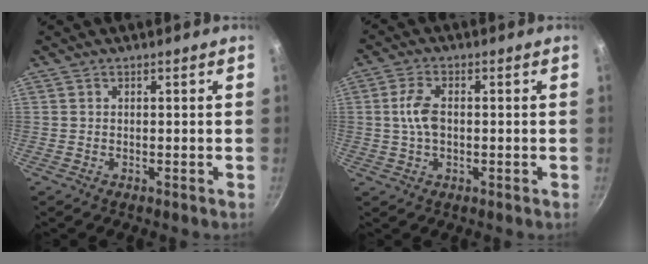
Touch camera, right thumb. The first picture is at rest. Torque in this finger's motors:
{"motor_torque": [0.03, 0.02, 0.18, 0.30, 0.09]}